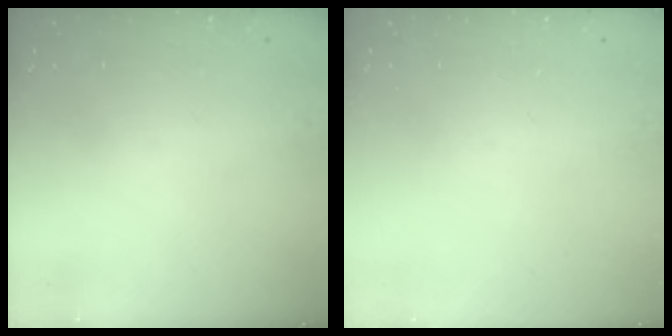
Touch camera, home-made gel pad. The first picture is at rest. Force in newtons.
{"total": 0.0}